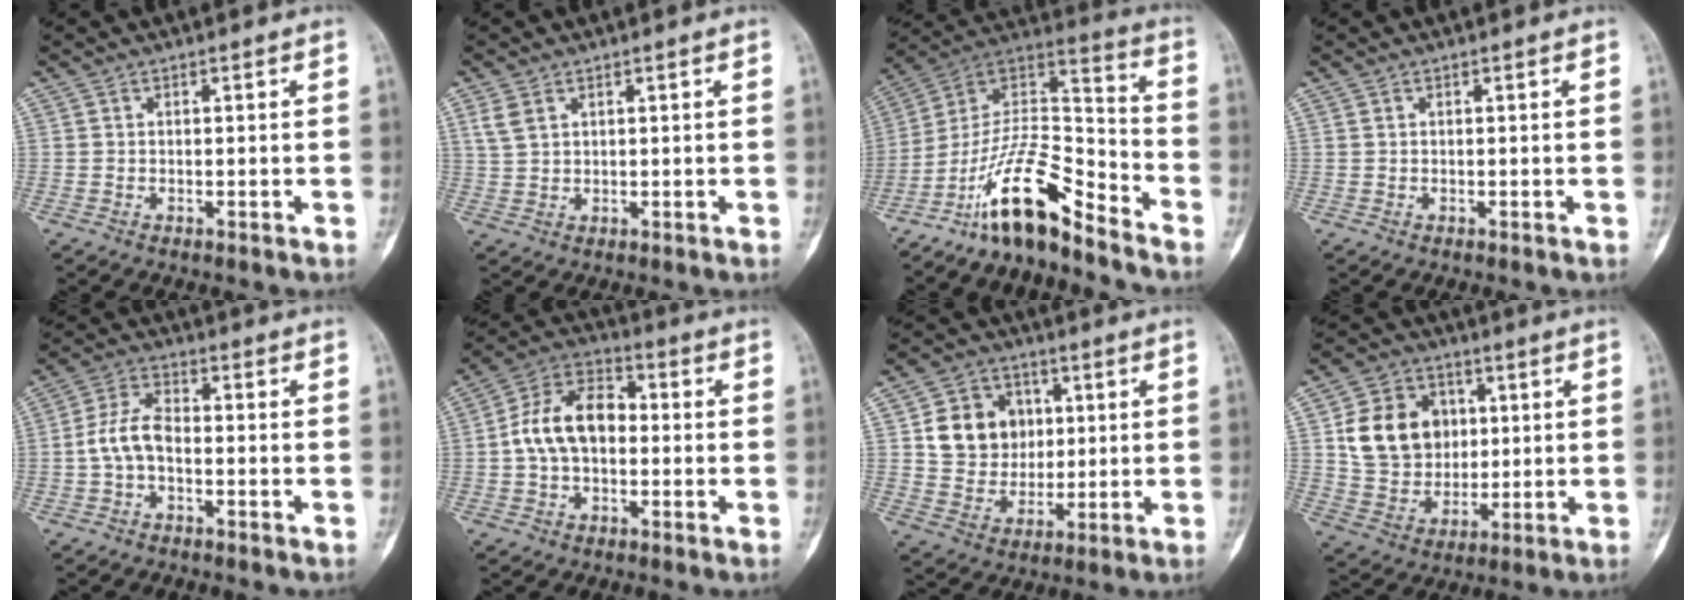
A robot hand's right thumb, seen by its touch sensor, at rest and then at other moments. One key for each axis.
{"total": 3.5, "fx": 1.7, "fy": 2.2, "fz": 2.1, "tx": -0.045, "ty": 0.000, "tz": 0.046}
{"total": 16.2, "fx": -11.8, "fy": 4.8, "fz": 9.9, "tx": -0.158, "ty": 0.113, "tz": -0.217}
{"total": 0.0}
{"total": 6.6, "fx": -1.4, "fy": 3.7, "fz": 5.3, "tx": -0.106, "ty": 0.023, "tz": -0.035}
{"total": 12.2, "fx": -0.3, "fy": 8.1, "fz": 9.1, "tx": -0.152, "ty": 0.035, "tz": -0.017}
{"total": 12.3, "fx": 2.5, "fy": 10.6, "fz": 5.6, "tx": -0.052, "ty": -0.001, "tz": 0.049}
{"total": 15.0, "fx": 3.0, "fy": 12.4, "fz": 7.9, "tx": -0.104, "ty": 0.000, "tz": 0.062}